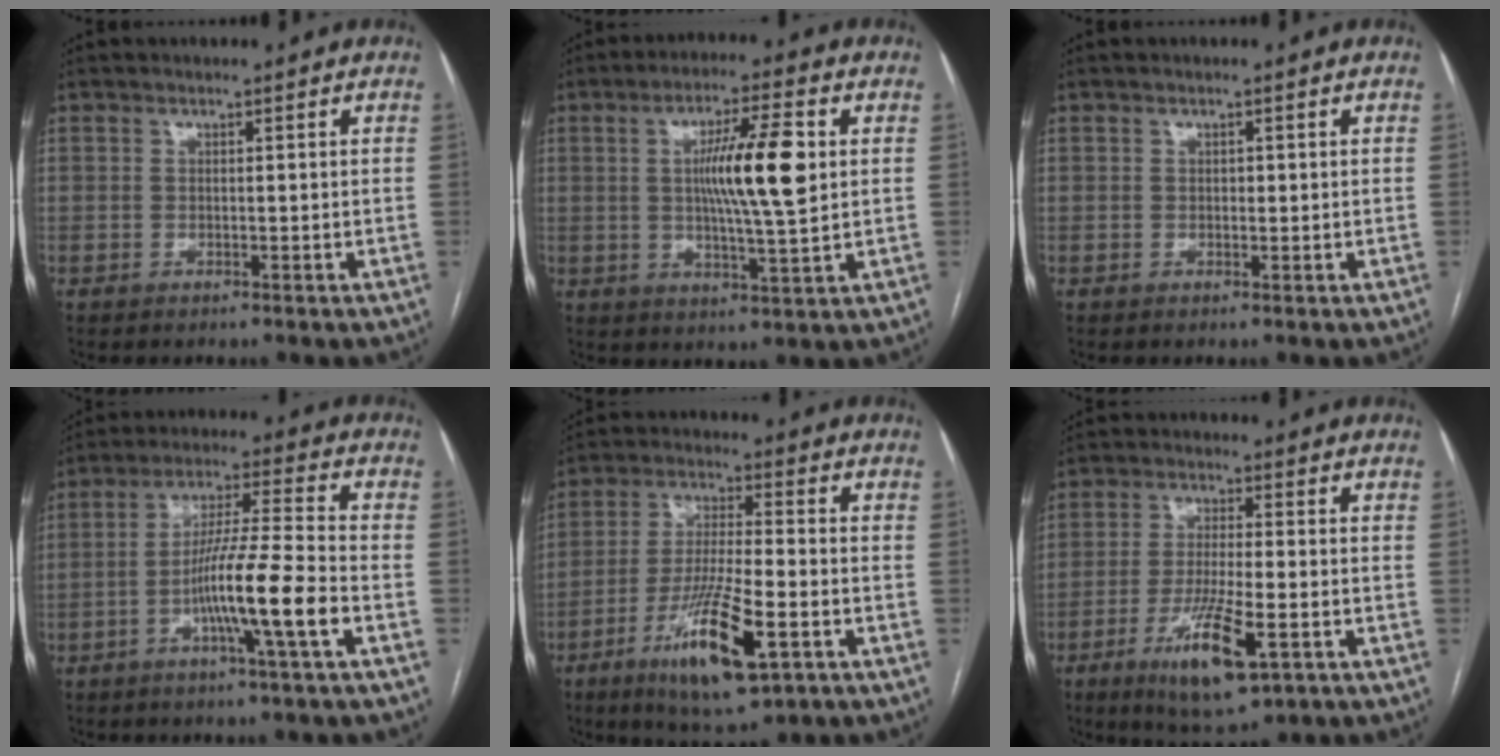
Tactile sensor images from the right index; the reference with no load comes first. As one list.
[{"total": 11.0, "force": [1.6, 0.7, 10.9], "torque": [-0.190, 0.001, 0.027]}, {"total": 0.5, "force": [0.0, 0.4, 0.4], "torque": [-0.007, 0.001, -0.001]}, {"total": 11.4, "force": [-4.1, -0.9, 10.5], "torque": [-0.196, -0.001, -0.075]}, {"total": 14.2, "force": [-6.4, 2.3, 12.5], "torque": [-0.239, -0.023, -0.108]}, {"total": 11.1, "force": [-4.9, 1.9, 9.8], "torque": [-0.186, -0.022, -0.079]}]